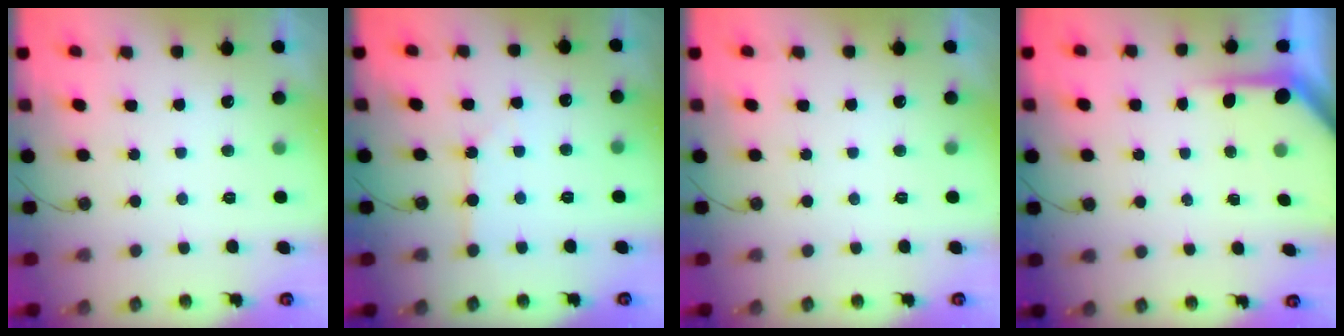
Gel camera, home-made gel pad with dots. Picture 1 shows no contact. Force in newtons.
{"total": 3.1, "press": 3.0, "slide": 0.4}
{"total": 0.0}
{"total": 3.5, "press": 3.5, "slide": 0.4}